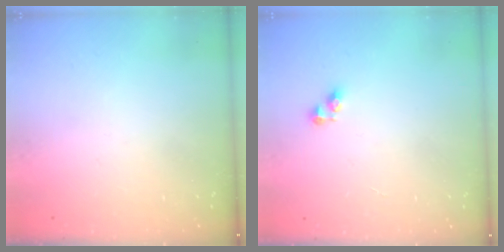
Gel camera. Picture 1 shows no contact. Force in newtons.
{"total": 3.8, "press": 3.7, "slide": 0.4}